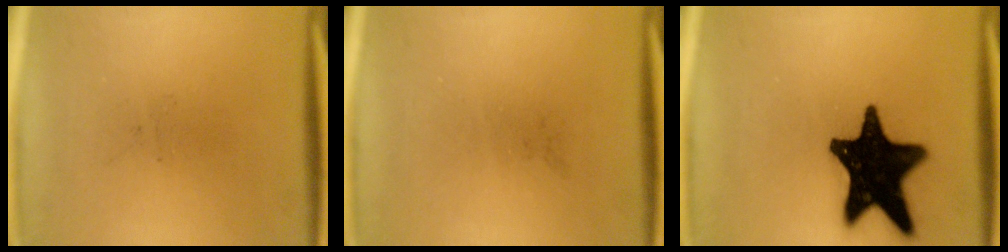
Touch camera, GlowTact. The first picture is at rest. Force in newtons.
{"total": 0.0}
{"total": 19.6}